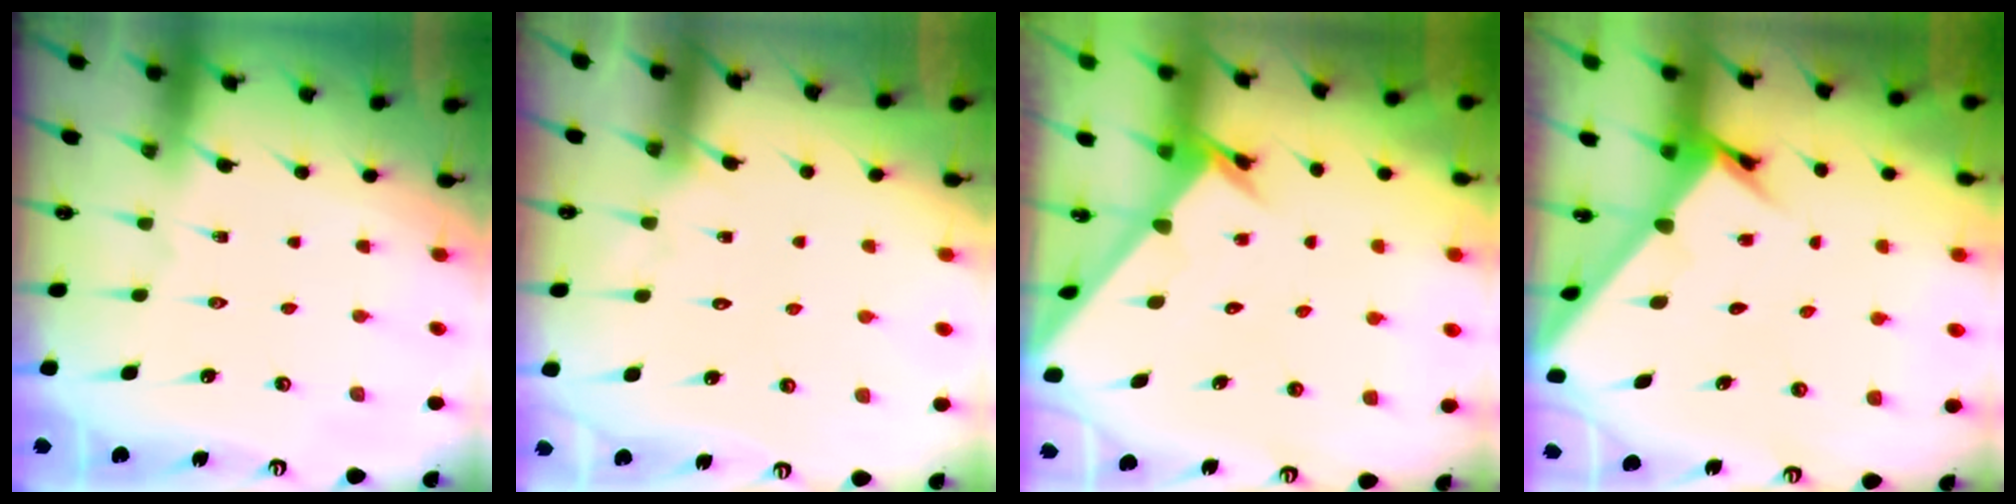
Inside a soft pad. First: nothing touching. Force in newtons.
{"total": 1.9, "press": 1.9, "slide": 0.1}
{"total": 2.5, "press": 2.5, "slide": 0.2}
{"total": 2.5, "press": 2.5, "slide": 0.3}